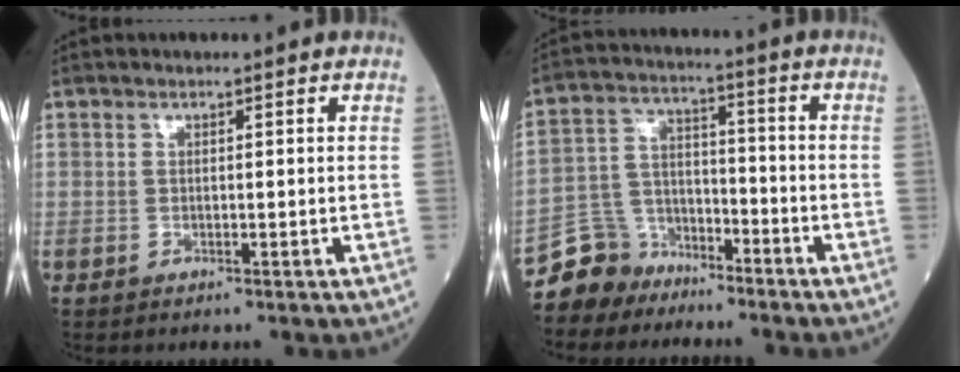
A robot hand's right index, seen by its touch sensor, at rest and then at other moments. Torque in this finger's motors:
{"motor_torque": [-0.12, -0.08, -0.54, -0.21]}